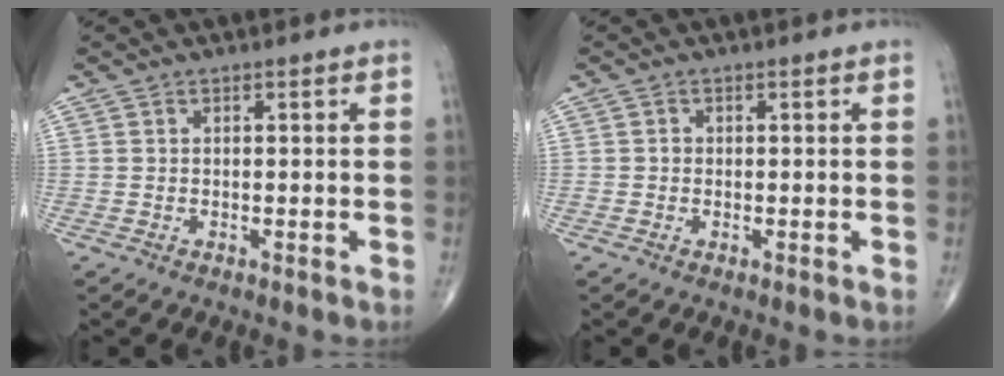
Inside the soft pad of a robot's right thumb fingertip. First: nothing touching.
{"total": 0.8, "force": [-0.1, 0.8, 0.2], "torque": [0.001, 0.003, -0.003]}